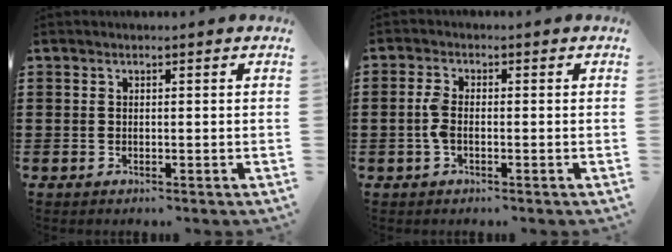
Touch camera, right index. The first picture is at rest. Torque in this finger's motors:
{"motor_torque": [0.88, 0.00, 0.32, 0.08]}